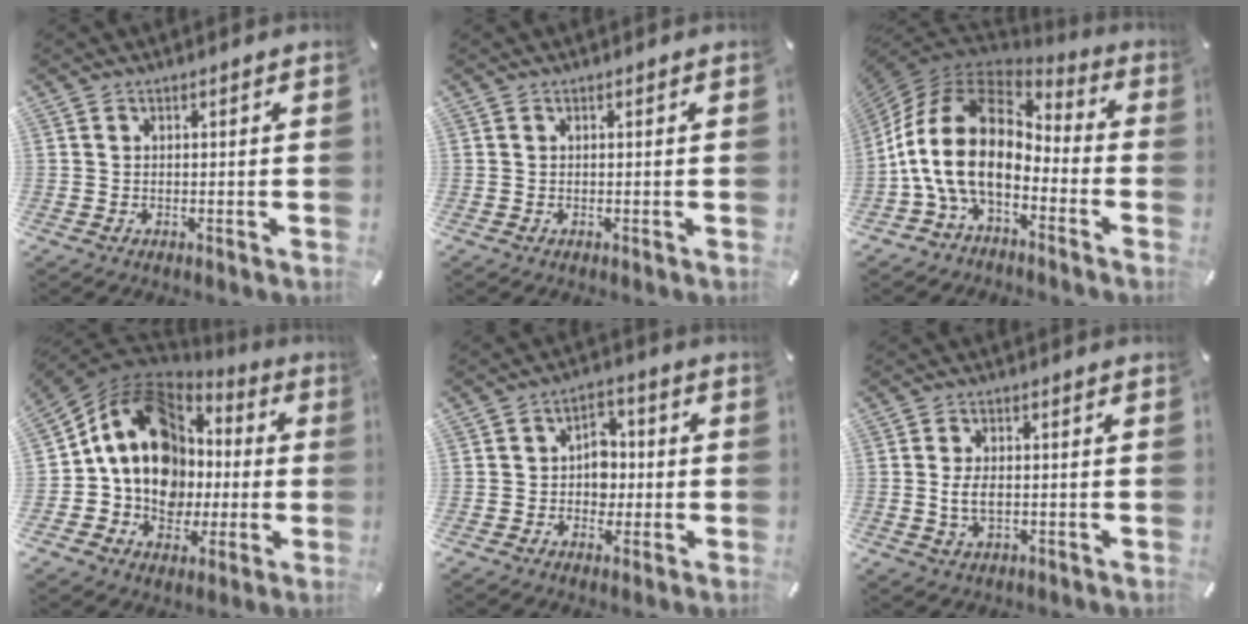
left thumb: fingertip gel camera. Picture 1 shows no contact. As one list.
[{"total": 0.0}, {"total": 18.5, "force": [-3.9, 11.6, 13.9], "torque": [-0.294, 0.028, -0.070]}, {"total": 16.7, "force": [1.6, 13.9, 9.2], "torque": [-0.181, -0.011, 0.032]}, {"total": 6.8, "force": [-1.0, 5.9, 3.1], "torque": [-0.039, 0.012, -0.019]}, {"total": 4.6, "force": [-0.4, 2.8, 3.5], "torque": [-0.078, 0.001, -0.010]}]